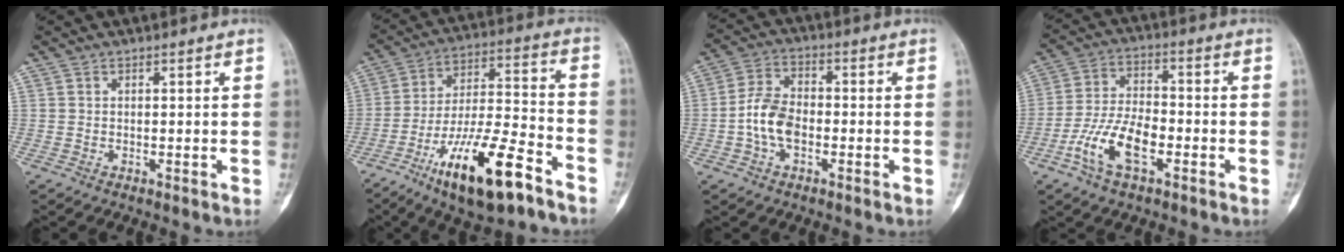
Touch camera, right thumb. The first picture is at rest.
{"total": 19.3, "force": [-11.2, 5.3, 14.8], "torque": [-0.268, 0.063, -0.193]}
{"total": 7.9, "force": [-2.1, 5.0, 5.8], "torque": [-0.110, 0.025, -0.049]}
{"total": 10.7, "force": [-4.5, 4.6, 8.6], "torque": [-0.175, 0.024, -0.088]}